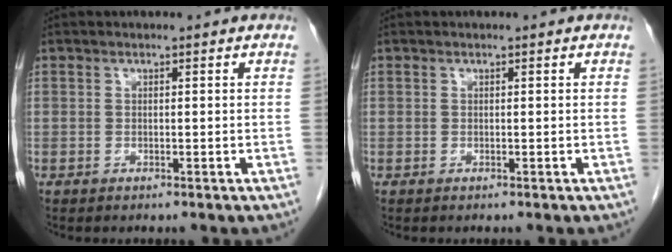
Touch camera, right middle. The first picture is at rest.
{"total": 0.0}